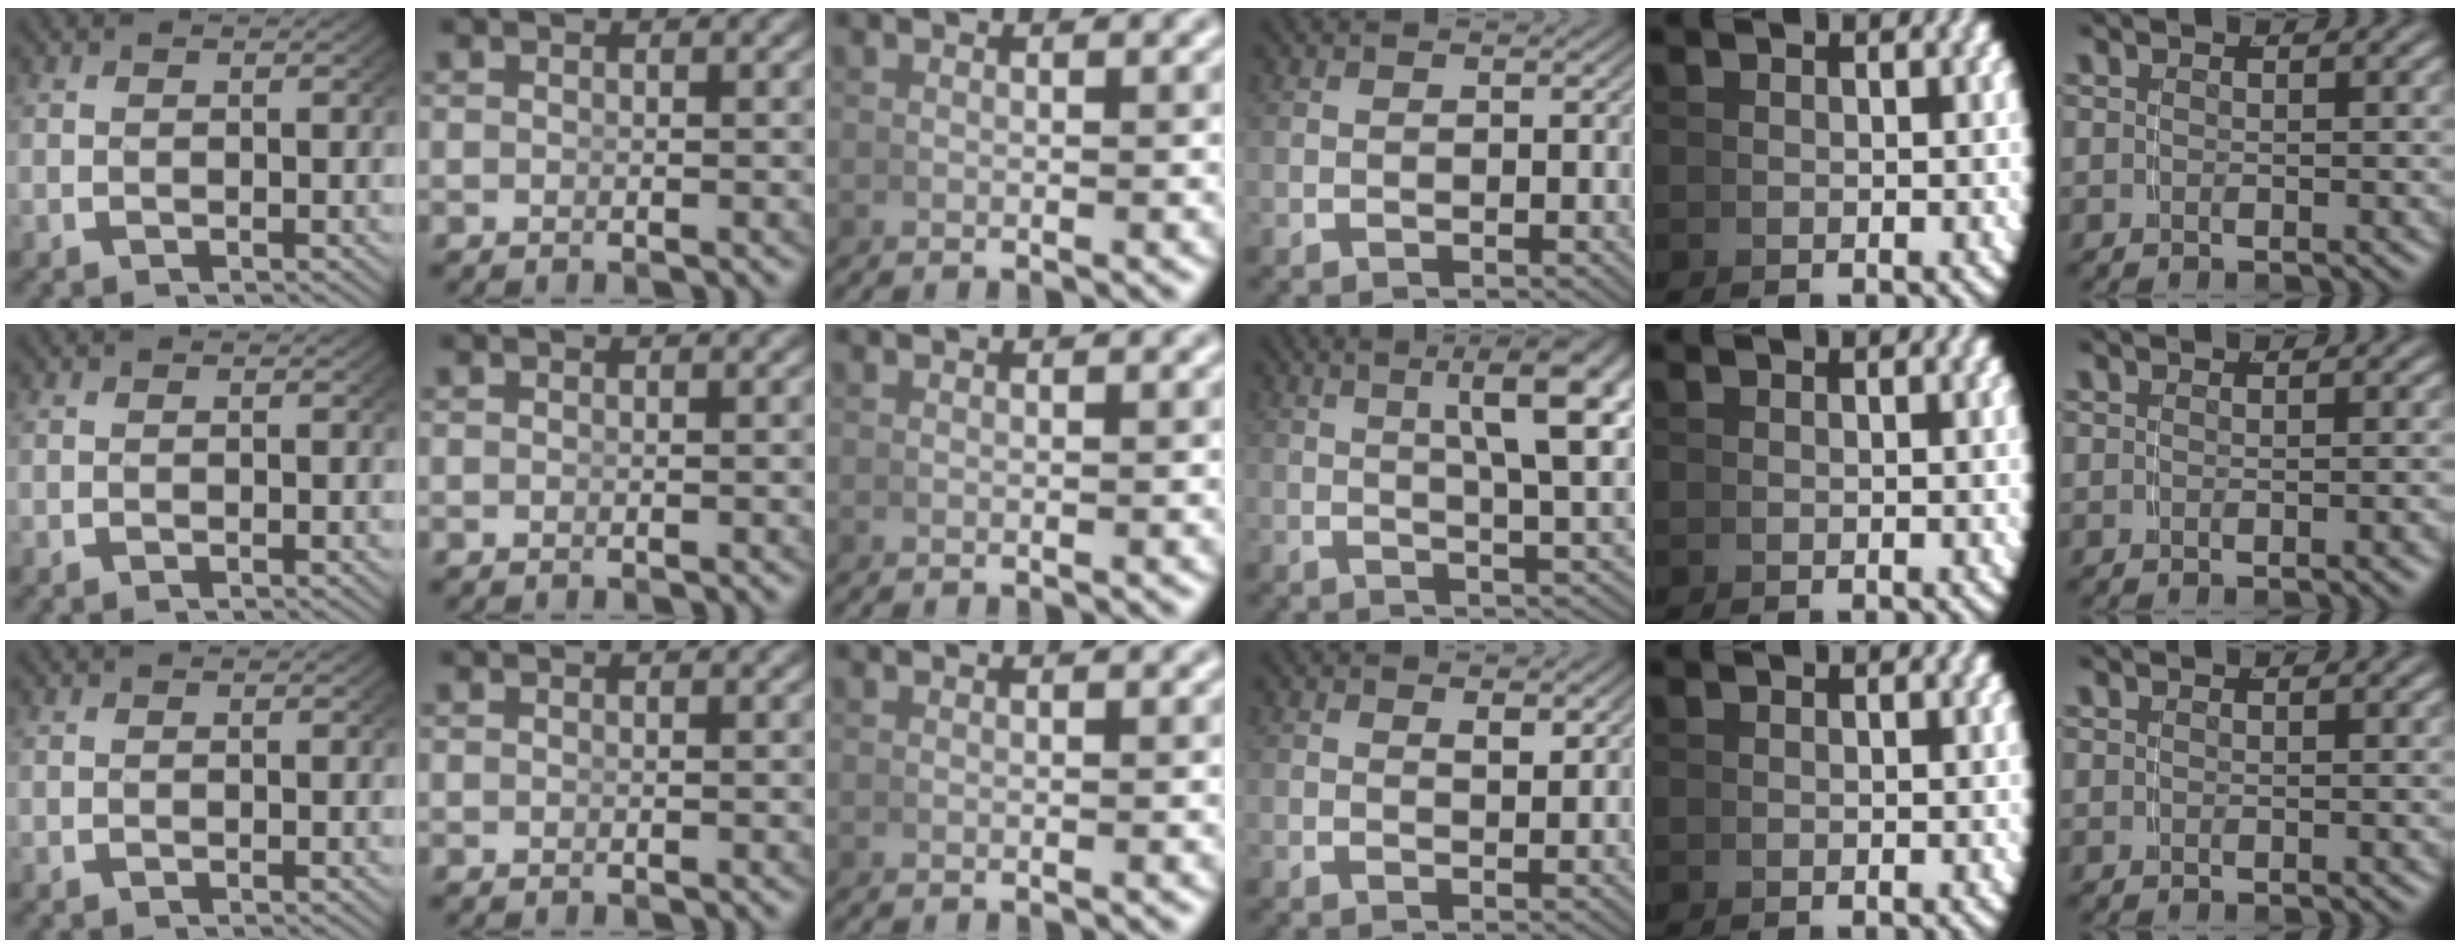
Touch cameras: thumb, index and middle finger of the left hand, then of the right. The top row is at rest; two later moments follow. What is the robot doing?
{"motion": "lift_and_place", "object": "cup"}